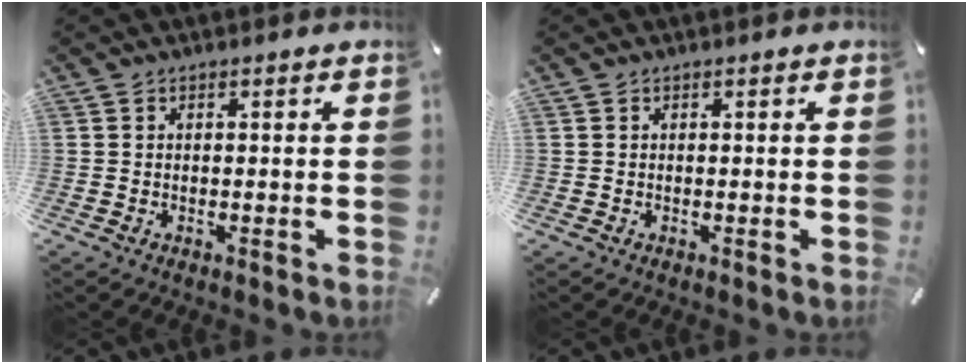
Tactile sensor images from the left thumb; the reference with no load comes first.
{"total": 0.0}